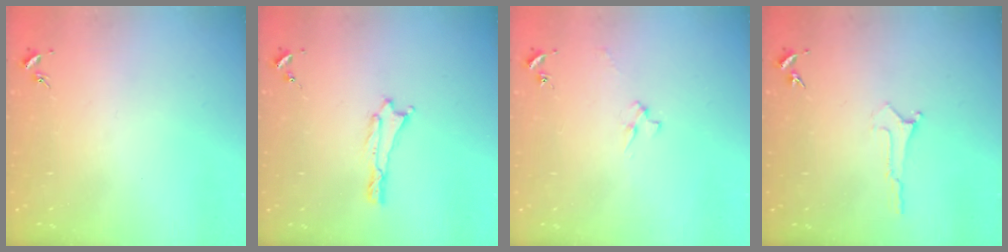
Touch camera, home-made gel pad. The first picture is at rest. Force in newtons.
{"total": 0.0}
{"total": 2.4, "press": 2.4, "slide": 0.3}
{"total": 0.0}